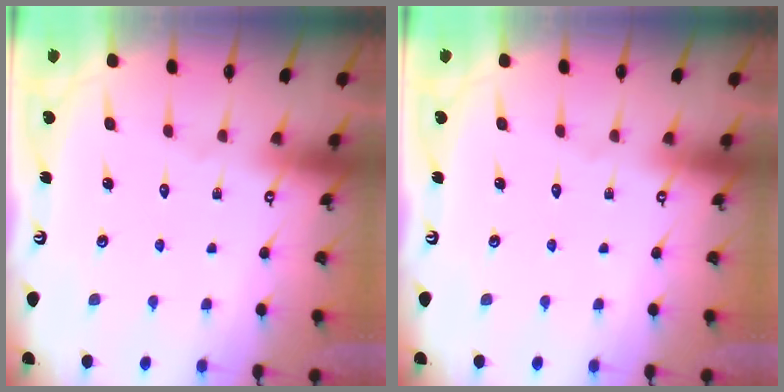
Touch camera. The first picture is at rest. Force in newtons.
{"total": 0.0}